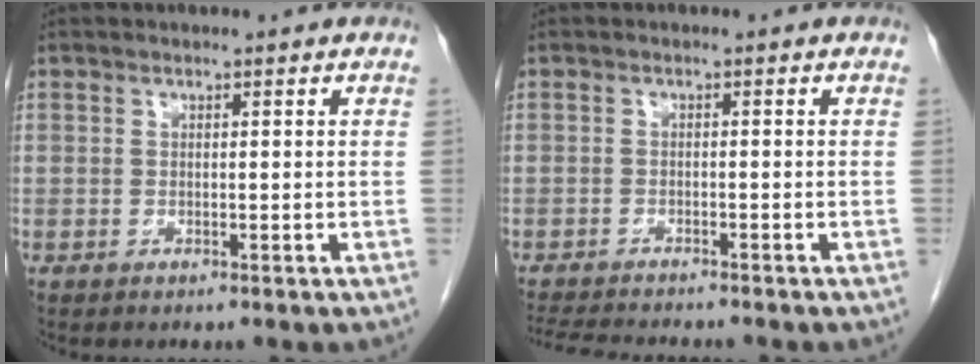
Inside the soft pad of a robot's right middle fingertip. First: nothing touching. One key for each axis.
{"total": 8.3, "fx": -7.6, "fy": 0.6, "fz": 3.4, "tx": -0.055, "ty": -0.015, "tz": -0.116}